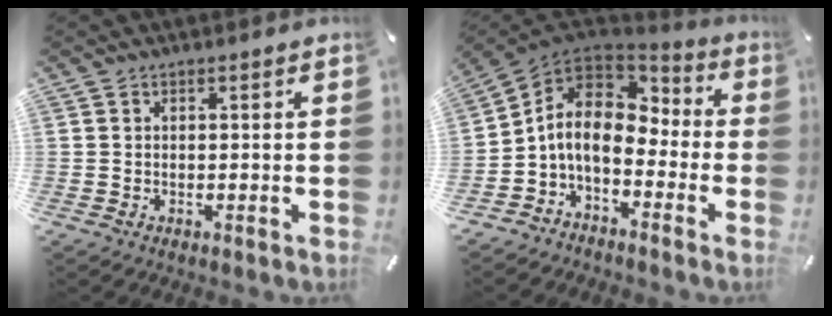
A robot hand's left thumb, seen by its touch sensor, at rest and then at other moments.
{"total": 9.5, "force": [-2.6, 6.7, 6.3], "torque": [-0.138, 0.010, -0.052]}